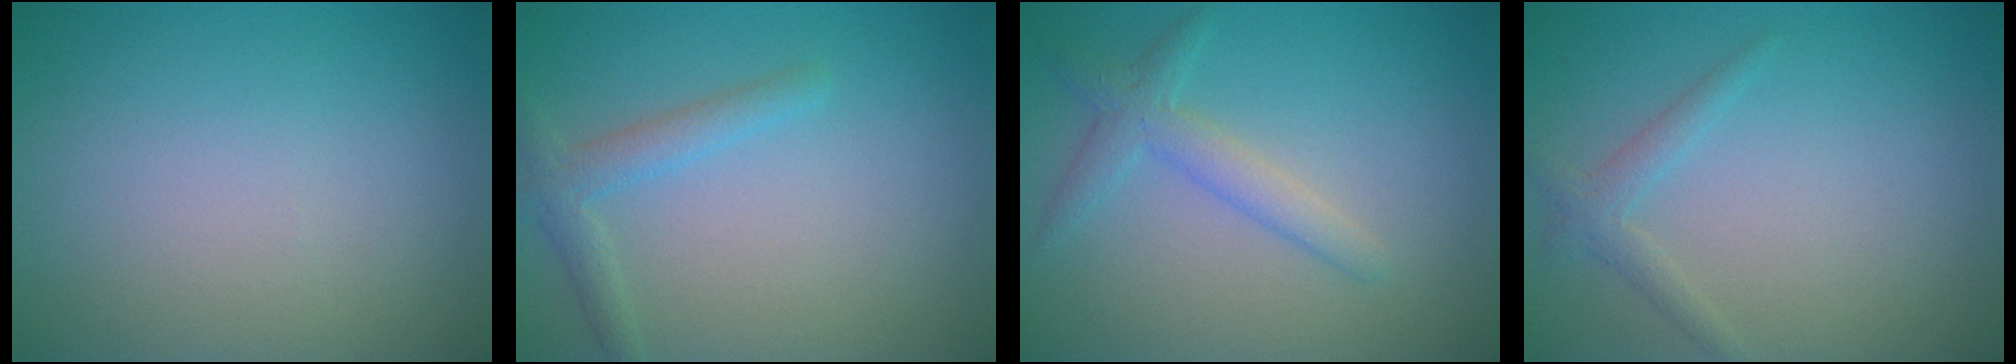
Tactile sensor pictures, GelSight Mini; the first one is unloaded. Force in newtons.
{"total": 2.2, "press": 2.2, "slide": 0.0}
{"total": 2.6, "press": 2.6, "slide": 0.1}
{"total": 1.6, "press": 1.6, "slide": 0.1}